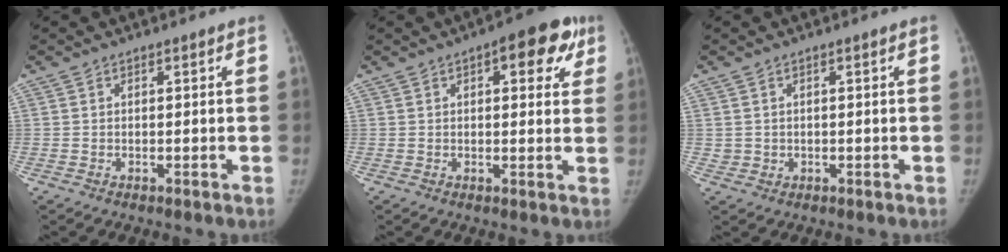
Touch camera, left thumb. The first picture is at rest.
{"total": 9.4, "force": [4.2, 4.3, 7.2], "torque": [-0.048, -0.001, 0.043]}
{"total": 1.5, "force": [0.2, 1.5, 0.3], "torque": [0.002, 0.000, 0.009]}